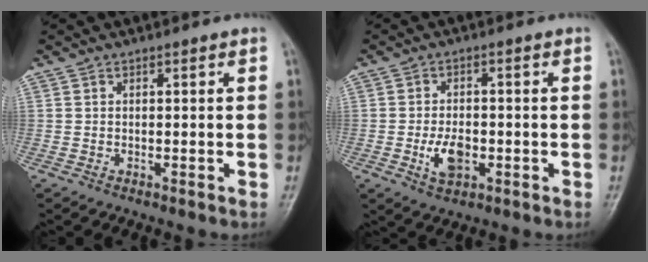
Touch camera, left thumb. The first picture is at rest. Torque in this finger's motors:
{"motor_torque": [0.56, 1.32, 0.74, 0.03, 0.02]}